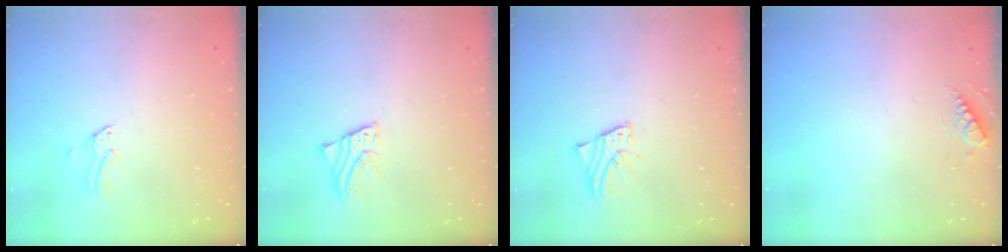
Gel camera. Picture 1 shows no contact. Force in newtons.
{"total": 2.9, "press": 2.9, "slide": 0.2}
{"total": 2.7, "press": 2.7, "slide": 0.2}
{"total": 5.2, "press": 5.2, "slide": 0.5}